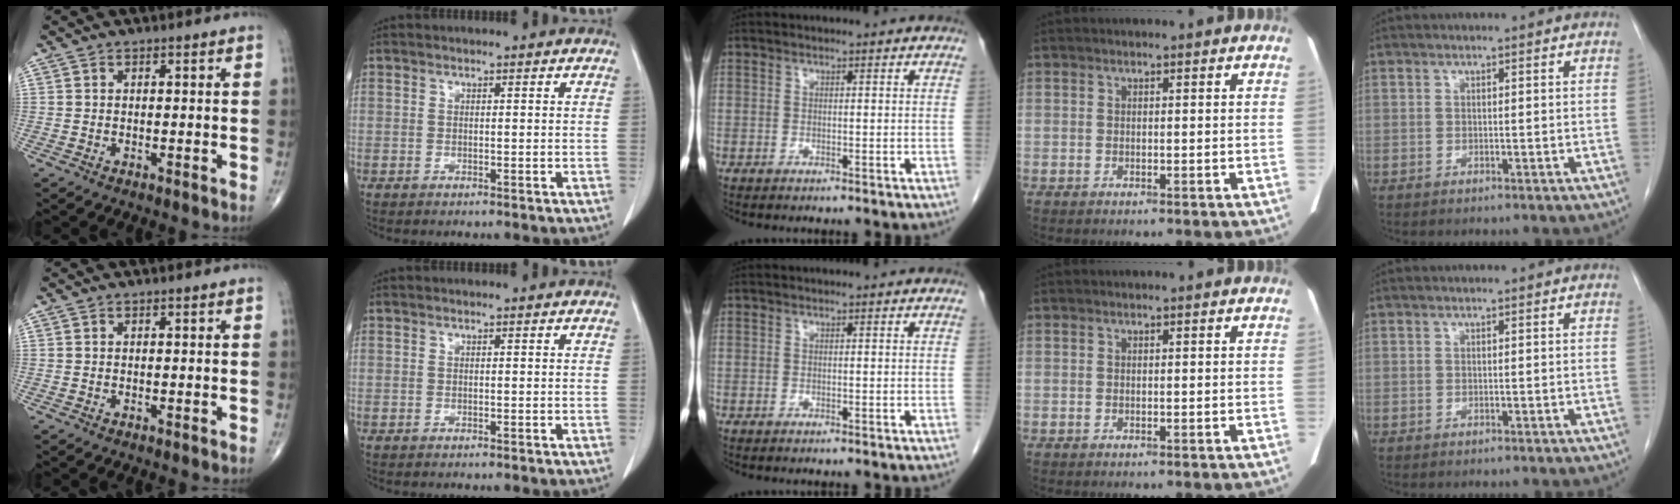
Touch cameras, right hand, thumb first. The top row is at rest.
{}